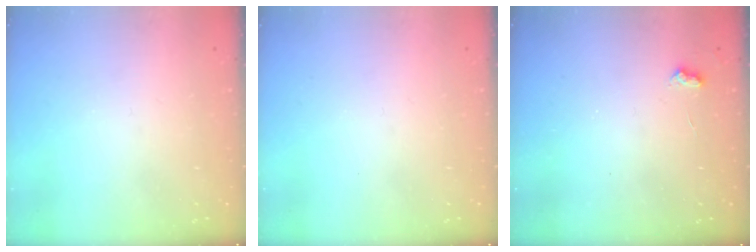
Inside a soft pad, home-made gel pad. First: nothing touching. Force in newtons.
{"total": 0.0}
{"total": 3.1, "press": 3.0, "slide": 0.4}